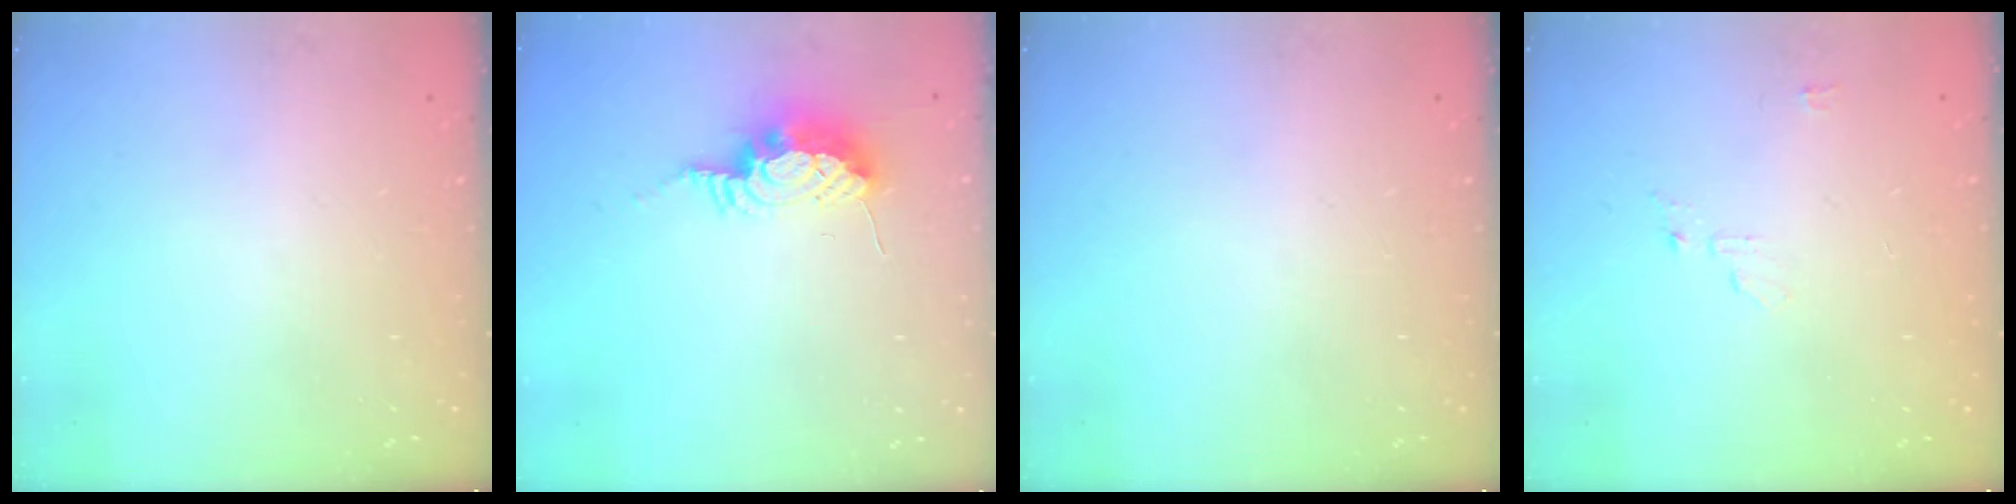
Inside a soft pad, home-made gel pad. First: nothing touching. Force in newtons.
{"total": 8.9, "press": 8.9, "slide": 0.4}
{"total": 0.0}
{"total": 3.9, "press": 3.9, "slide": 0.3}